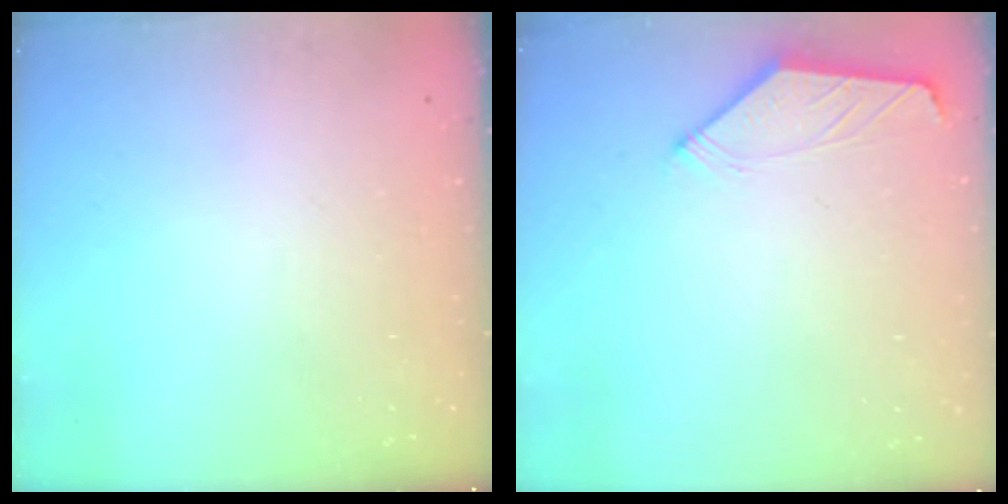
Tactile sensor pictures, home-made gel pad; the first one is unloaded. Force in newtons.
{"total": 2.0, "press": 1.9, "slide": 0.5}